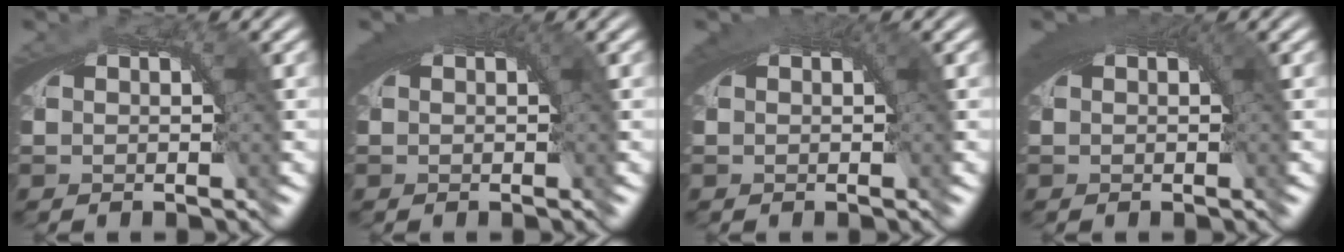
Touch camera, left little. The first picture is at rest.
{"total": 2.5, "force": [0.6, 1.4, 2.0], "torque": [-0.033, -0.005, 0.011]}
{"total": 1.7, "force": [0.5, 1.1, 1.2], "torque": [-0.020, -0.004, 0.009]}
{"total": 3.1, "force": [0.8, 1.7, 2.5], "torque": [-0.039, -0.006, 0.014]}